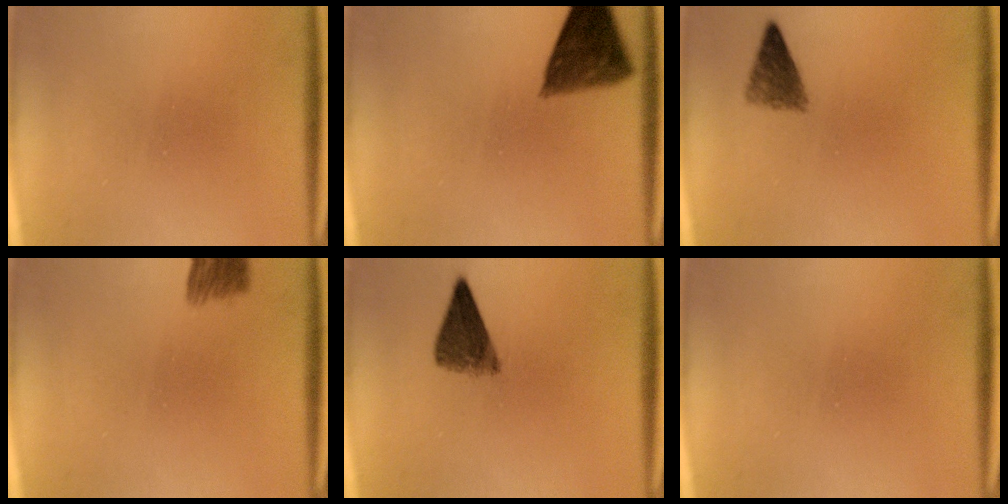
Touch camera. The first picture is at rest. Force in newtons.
{"total": 7.5}
{"total": 3.1}
{"total": 3.9}
{"total": 5.3}
{"total": 0.0}